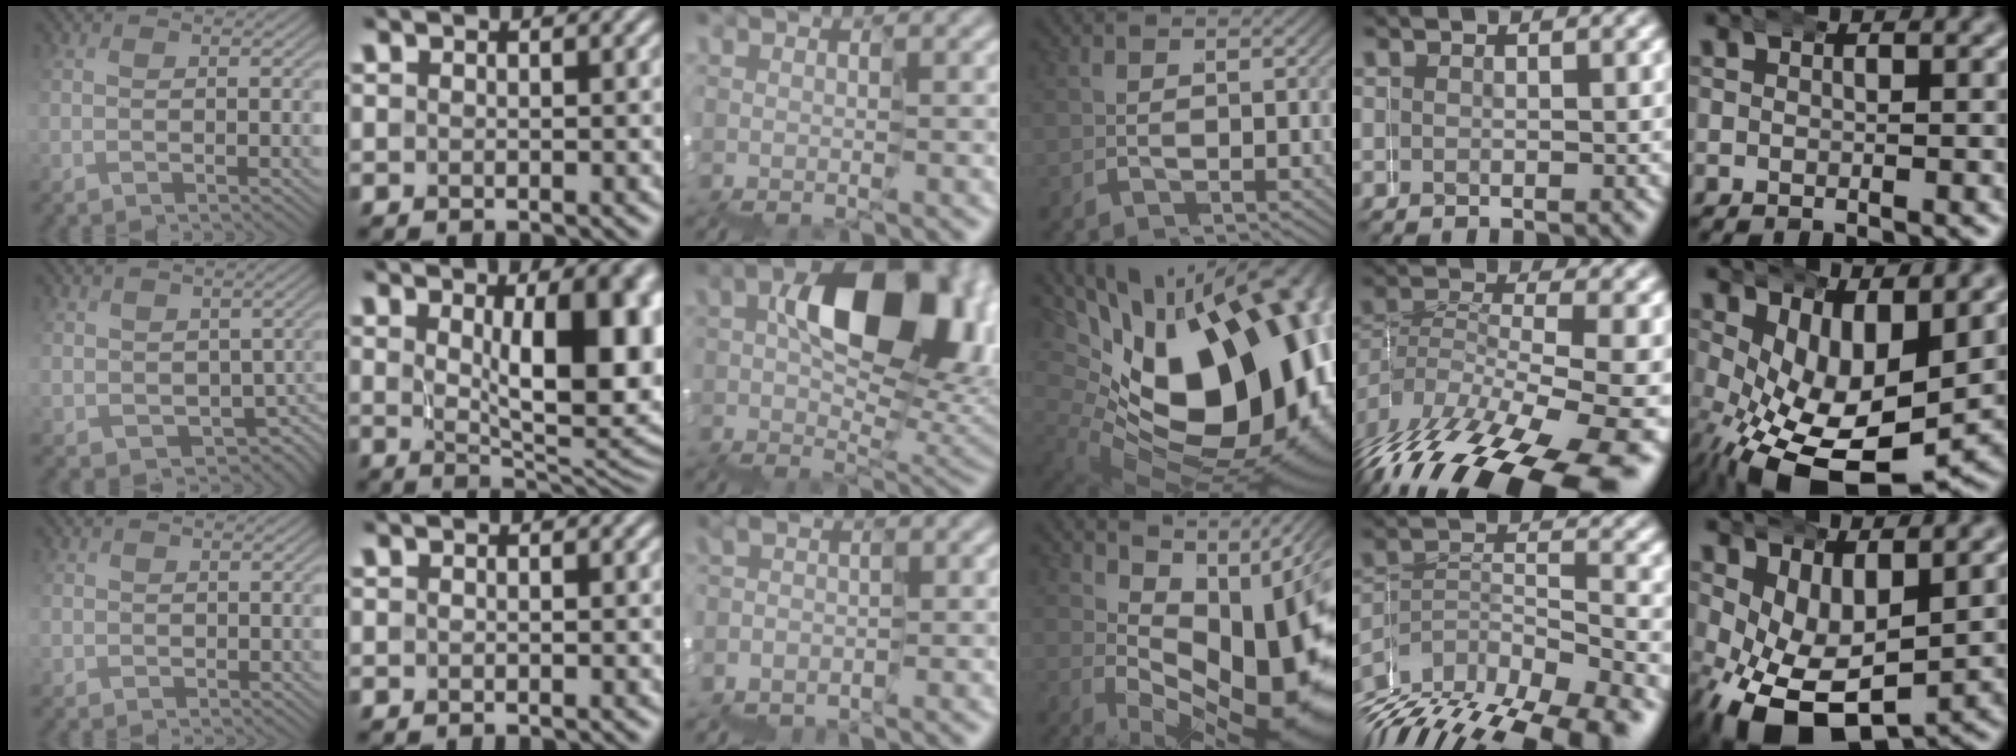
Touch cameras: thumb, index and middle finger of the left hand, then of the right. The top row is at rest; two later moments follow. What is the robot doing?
{"motion": "wrap", "object": "duck tape"}